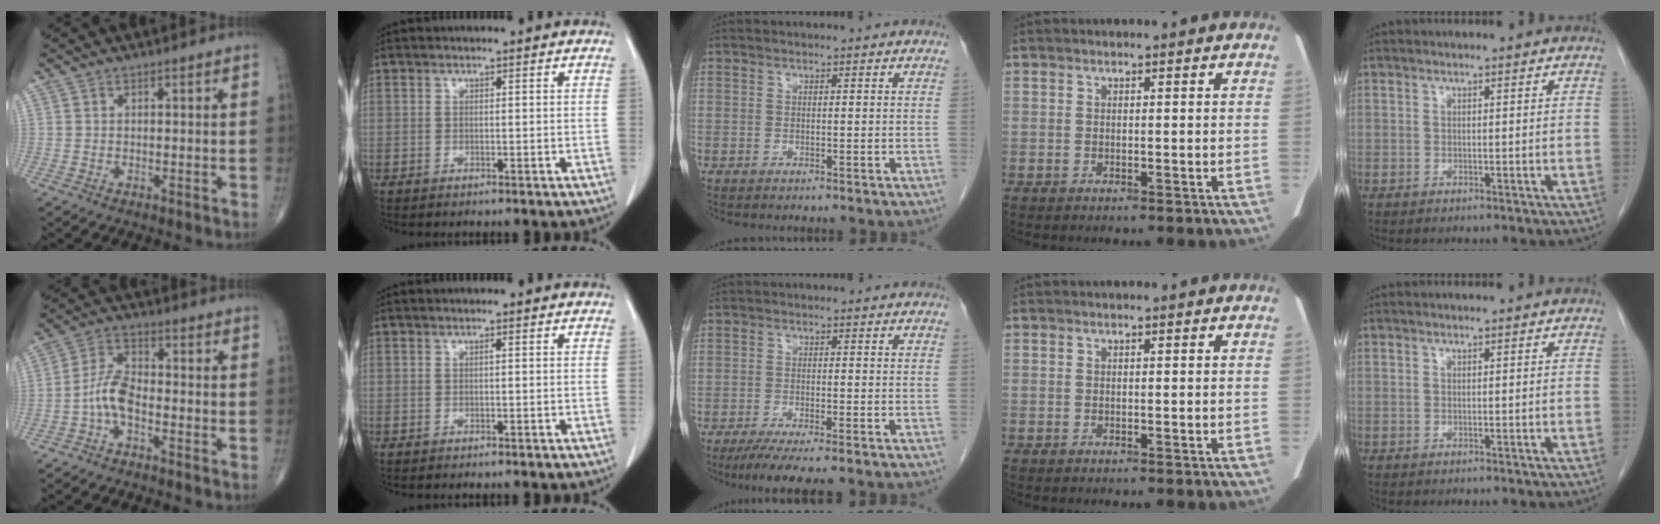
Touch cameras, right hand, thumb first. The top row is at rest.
{"thumb": {"total": 6.2, "force": [-2.3, 2.9, 4.9], "torque": [-0.099, 0.028, -0.051]}, "middle": {"total": 6.6, "force": [-5.3, 0.2, 3.9], "torque": [-0.056, -0.014, -0.082]}}